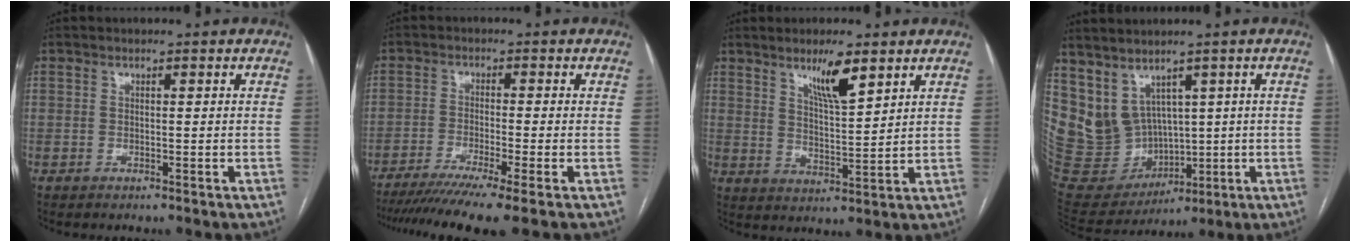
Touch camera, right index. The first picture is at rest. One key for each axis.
{"total": 11.2, "fx": -8.5, "fy": -0.8, "fz": 7.3, "tx": -0.109, "ty": -0.022, "tz": -0.133}
{"total": 7.3, "fx": 4.8, "fy": 1.0, "fz": 5.3, "tx": -0.098, "ty": -0.009, "tz": 0.087}
{"total": 16.1, "fx": 4.1, "fy": 13.7, "fz": 7.4, "tx": -0.192, "ty": 0.039, "tz": 0.122}